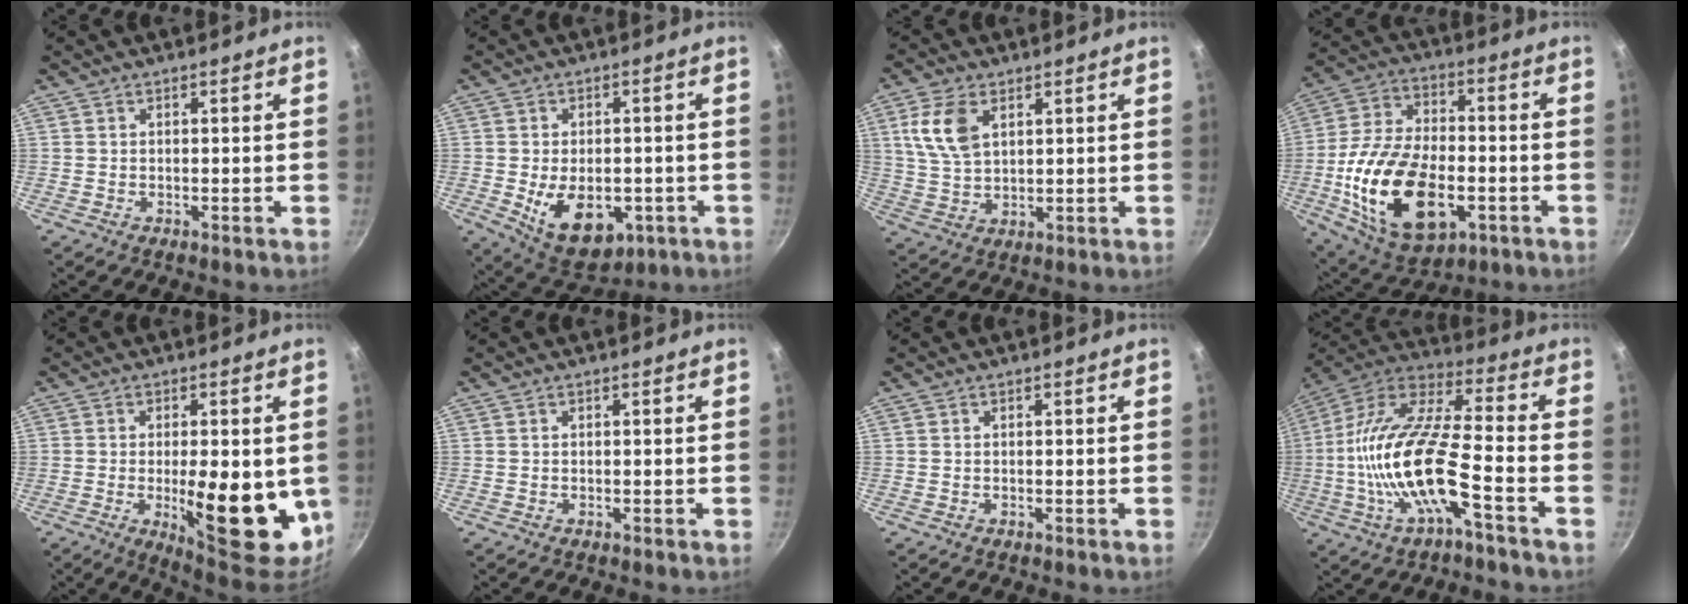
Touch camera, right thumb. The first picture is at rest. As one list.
[{"total": 12.7, "force": [-3.2, 8.0, 9.3], "torque": [-0.114, -0.003, -0.029]}, {"total": 9.1, "force": [3.4, 5.3, 6.5], "torque": [-0.128, -0.010, 0.070]}, {"total": 23.2, "force": [-5.8, 13.2, 18.1], "torque": [-0.331, 0.021, -0.093]}, {"total": 17.2, "force": [-2.3, 6.4, 15.8], "torque": [-0.193, -0.012, -0.021]}, {"total": 0.0}, {"total": 0.0}, {"total": 19.8, "force": [-5.5, 6.1, 18.0], "torque": [-0.346, 0.044, -0.120]}]